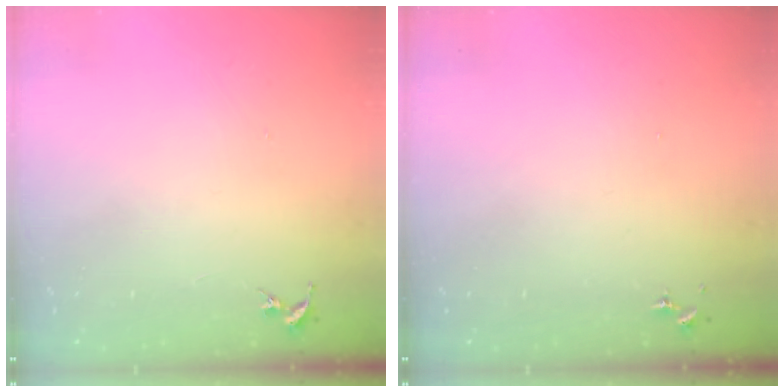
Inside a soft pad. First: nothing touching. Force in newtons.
{"total": 0.0}